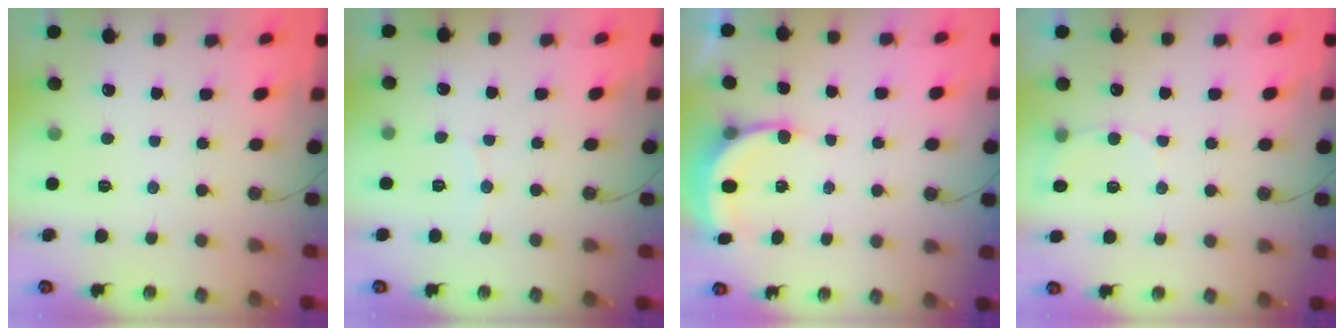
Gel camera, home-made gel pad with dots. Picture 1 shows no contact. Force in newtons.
{"total": 2.9, "press": 2.9, "slide": 0.3}
{"total": 5.5, "press": 5.4, "slide": 0.9}
{"total": 5.6, "press": 5.5, "slide": 1.4}